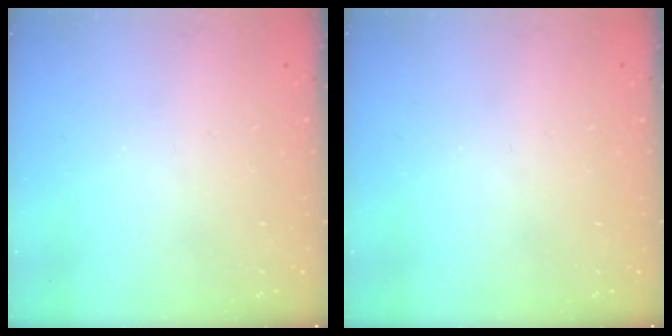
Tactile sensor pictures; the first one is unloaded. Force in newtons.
{"total": 0.0}